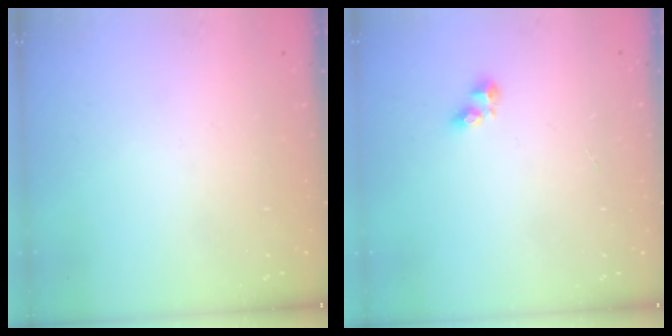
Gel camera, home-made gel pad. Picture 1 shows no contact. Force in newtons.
{"total": 2.9, "press": 2.9, "slide": 0.4}